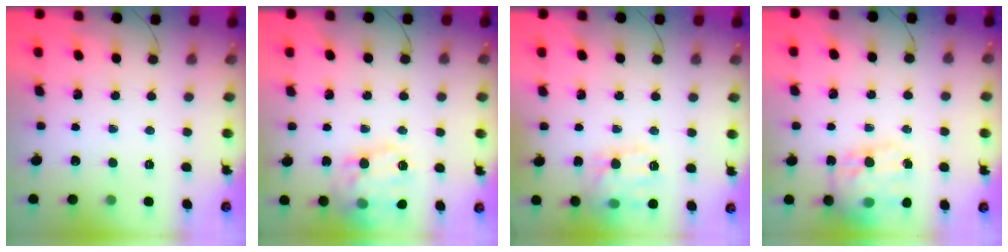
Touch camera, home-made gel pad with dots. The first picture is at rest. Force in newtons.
{"total": 17.9, "press": 17.8, "slide": 1.7}
{"total": 13.4, "press": 13.4, "slide": 0.9}
{"total": 17.9, "press": 17.2, "slide": 5.0}